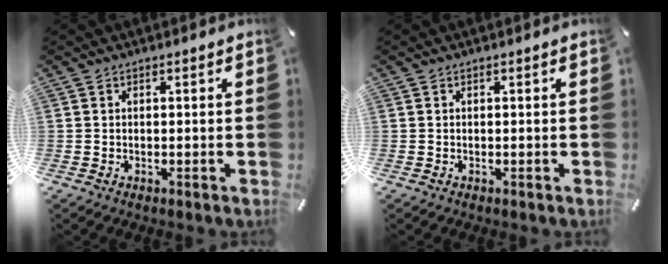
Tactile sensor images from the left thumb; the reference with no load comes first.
{"total": 0.0}